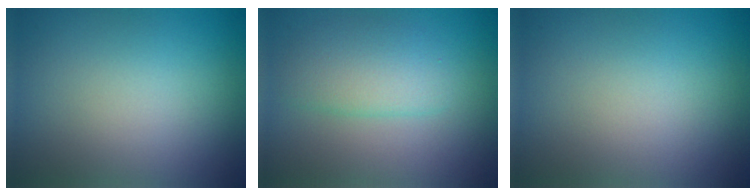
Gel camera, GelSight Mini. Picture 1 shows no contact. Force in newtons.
{"total": 2.9, "press": 2.9, "slide": 0.0}
{"total": 0.0}